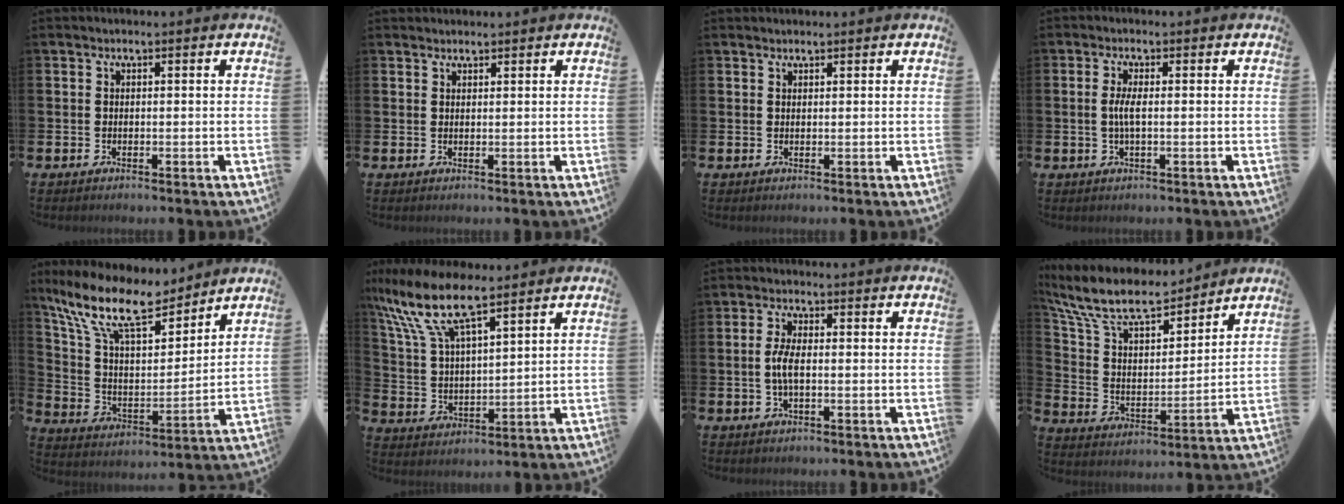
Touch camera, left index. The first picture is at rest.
{"total": 1.4, "force": [1.3, 0.4, -0.1], "torque": [0.011, -0.003, 0.023]}
{"total": 1.0, "force": [1.0, 0.2, 0.0], "torque": [0.011, -0.003, 0.016]}
{"total": 2.3, "force": [-0.1, 0.6, 2.2], "torque": [-0.046, 0.002, -0.002]}
{"total": 13.9, "force": [11.3, 4.4, 6.7], "torque": [-0.171, -0.061, 0.200]}
{"total": 10.9, "force": [8.6, 3.2, 6.0], "torque": [-0.152, -0.030, 0.152]}
{"total": 3.4, "force": [-0.1, 1.3, 3.2], "torque": [-0.070, 0.003, -0.005]}
{"total": 11.0, "force": [9.7, 3.1, 4.1], "torque": [-0.128, -0.059, 0.171]}